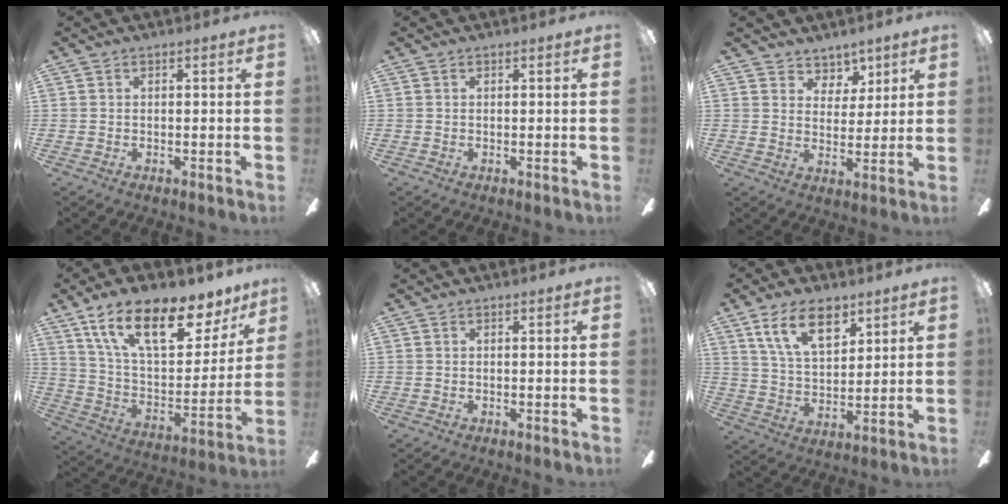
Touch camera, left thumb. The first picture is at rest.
{"total": 0.0}
{"total": 6.1, "force": [4.6, 3.9, 0.4], "torque": [-0.008, -0.030, 0.086]}
{"total": 21.6, "force": [13.5, 9.2, 14.2], "torque": [-0.232, -0.071, 0.231]}
{"total": 0.0}
{"total": 13.6, "force": [8.0, 6.9, 8.5], "torque": [-0.142, -0.020, 0.144]}